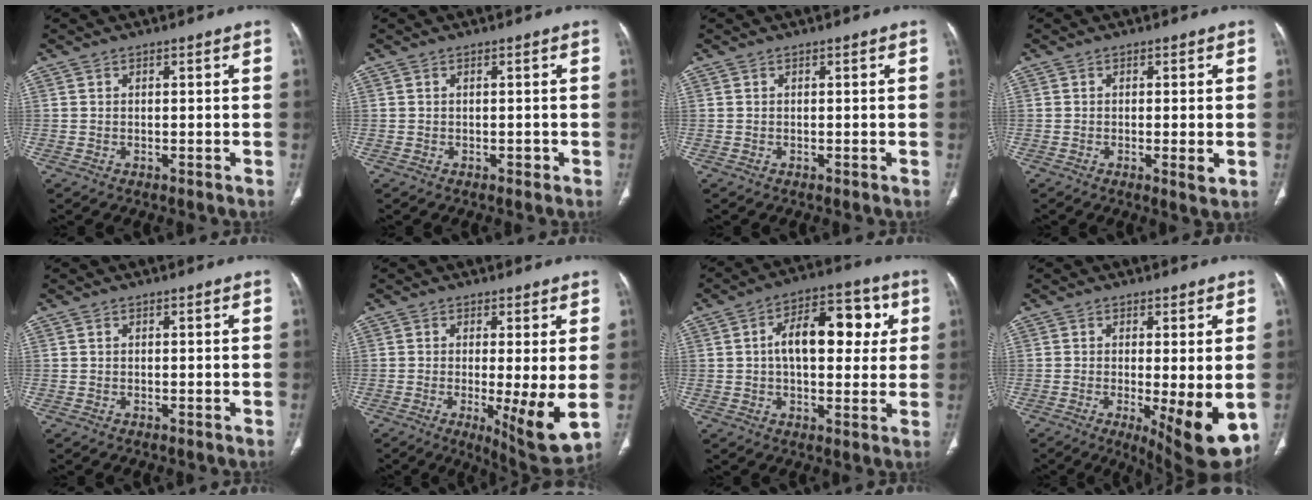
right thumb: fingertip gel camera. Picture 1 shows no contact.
{"total": 0.6, "force": [-0.3, 0.3, 0.4], "torque": [-0.003, 0.000, -0.005]}
{"total": 0.0}
{"total": 2.9, "force": [-0.5, 0.3, 2.8], "torque": [-0.050, -0.012, -0.011]}
{"total": 0.0}
{"total": 10.0, "force": [-1.3, 1.8, 9.8], "torque": [-0.151, -0.032, -0.019]}
{"total": 14.7, "force": [2.9, 8.0, 11.9], "torque": [-0.148, 0.021, 0.037]}
{"total": 11.6, "force": [-2.4, 2.8, 11.0], "torque": [-0.157, -0.030, -0.029]}